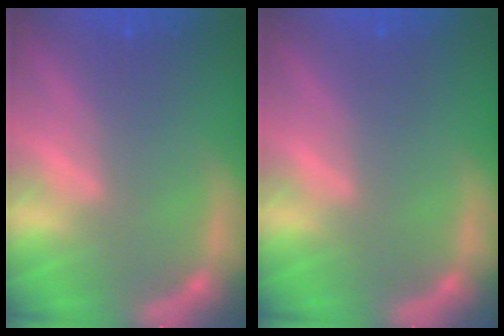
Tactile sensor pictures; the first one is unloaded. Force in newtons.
{"total": 0.0}